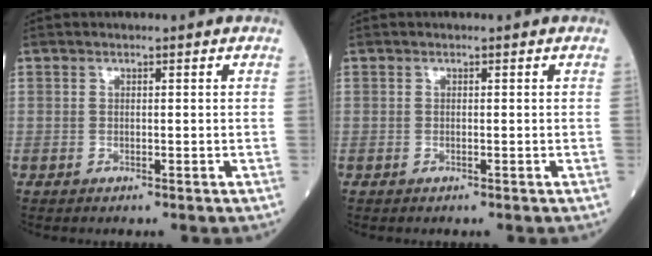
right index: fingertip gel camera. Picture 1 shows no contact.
{"total": 0.0}